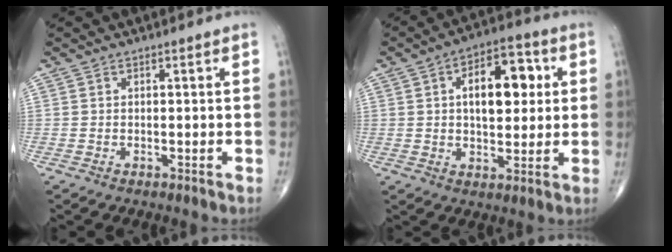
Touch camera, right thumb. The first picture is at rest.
{"total": 13.1, "force": [2.7, 7.0, 10.7], "torque": [-0.129, 0.007, 0.035]}